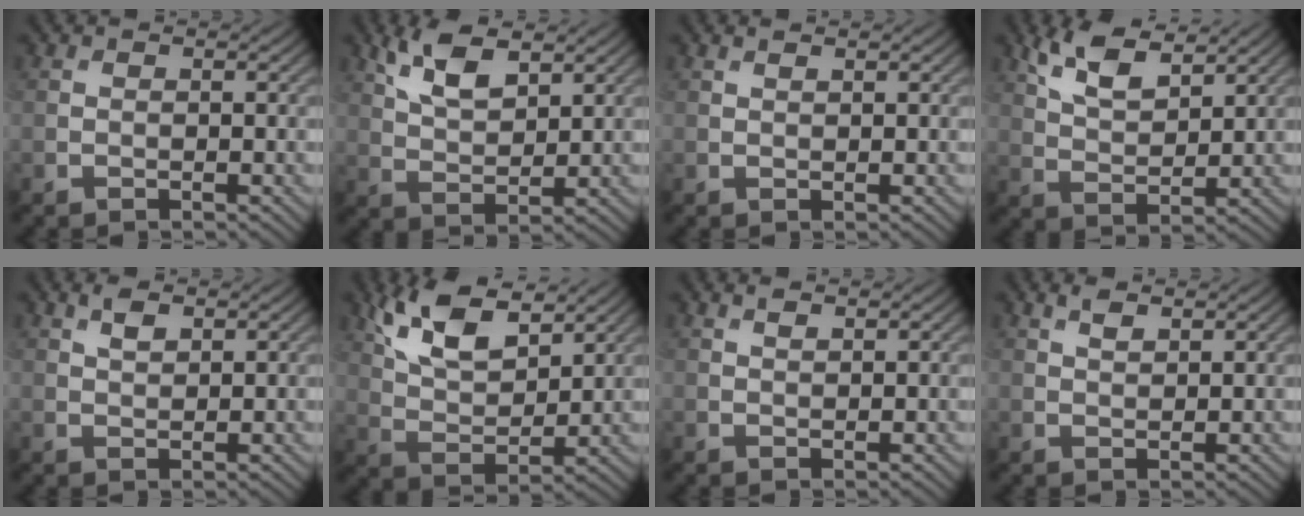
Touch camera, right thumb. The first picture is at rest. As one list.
[{"total": 6.6, "force": [3.9, 2.7, 4.5], "torque": [-0.102, 0.002, 0.080]}, {"total": 0.7, "force": [0.6, 0.1, 0.3], "torque": [-0.006, 0.002, 0.012]}, {"total": 6.9, "force": [4.5, 2.7, 4.4], "torque": [-0.102, 0.003, 0.094]}, {"total": 2.0, "force": [1.2, 0.8, 1.3], "torque": [-0.027, 0.002, 0.025]}, {"total": 10.4, "force": [6.2, 4.5, 7.0], "torque": [-0.151, 0.004, 0.122]}, {"total": 1.0, "force": [0.8, 0.2, 0.6], "torque": [-0.017, 0.001, 0.016]}, {"total": 1.8, "force": [1.3, 0.6, 1.1], "torque": [-0.026, 0.001, 0.026]}]